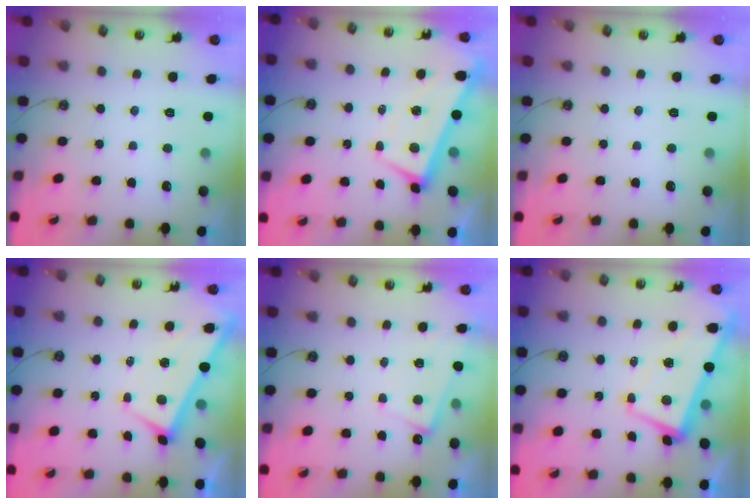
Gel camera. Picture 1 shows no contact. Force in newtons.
{"total": 1.3, "press": 0.5, "slide": 1.2}
{"total": 0.0}
{"total": 1.1, "press": 1.0, "slide": 0.3}
{"total": 4.4, "press": 4.4, "slide": 0.3}
{"total": 1.6, "press": 0.1, "slide": 1.5}